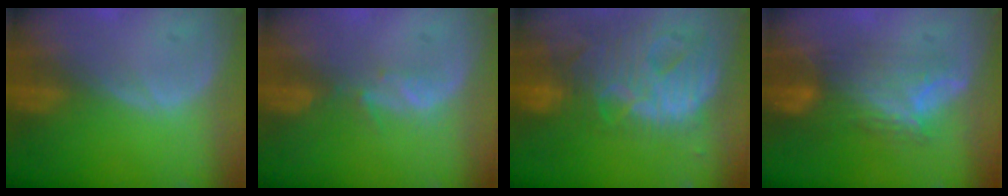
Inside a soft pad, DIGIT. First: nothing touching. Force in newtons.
{"total": 1.9, "press": 1.8, "slide": 0.7}
{"total": 13.4, "press": 11.5, "slide": 6.9}
{"total": 7.6, "press": 7.3, "slide": 2.3}